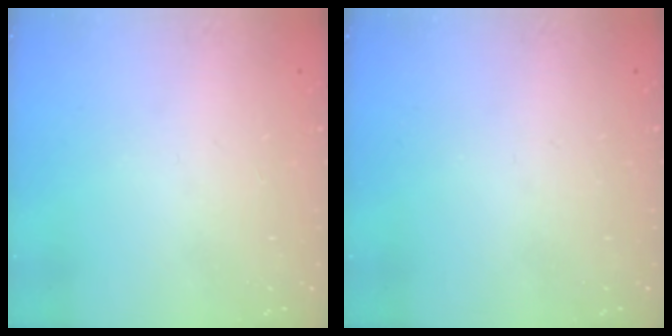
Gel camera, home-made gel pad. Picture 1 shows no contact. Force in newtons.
{"total": 0.0}